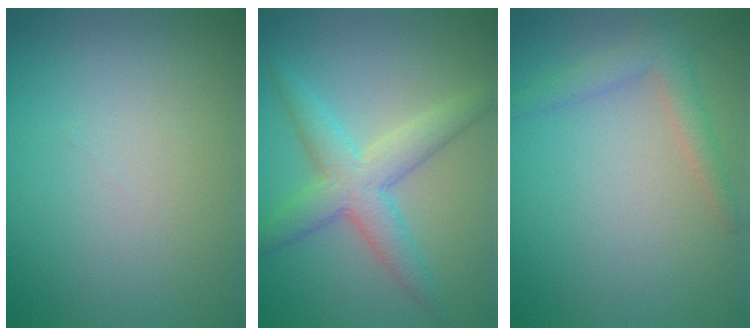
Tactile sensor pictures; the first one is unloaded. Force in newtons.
{"total": 4.5, "press": 4.5, "slide": 0.1}
{"total": 2.3, "press": 2.3, "slide": 0.1}